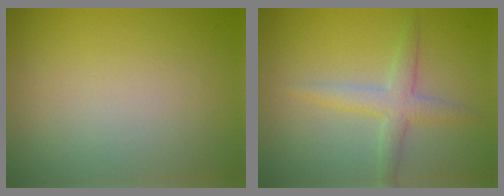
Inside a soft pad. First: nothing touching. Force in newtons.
{"total": 2.8, "press": 2.8, "slide": 0.1}